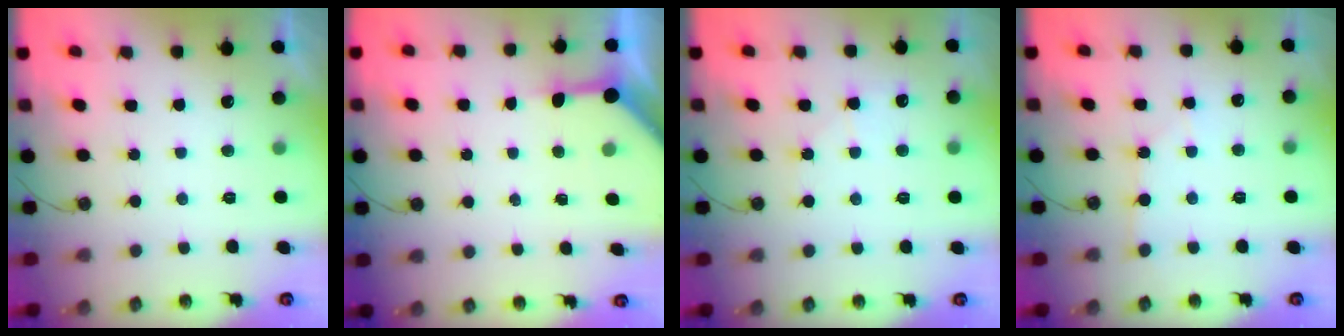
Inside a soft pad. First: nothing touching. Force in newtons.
{"total": 5.0, "press": 5.0, "slide": 0.2}
{"total": 4.7, "press": 4.7, "slide": 0.6}
{"total": 2.3, "press": 2.3, "slide": 0.4}